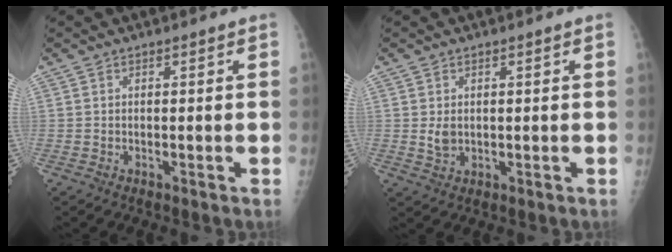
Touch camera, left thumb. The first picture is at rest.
{"total": 2.4, "force": [0.4, 1.7, 1.6], "torque": [-0.023, -0.007, 0.014]}